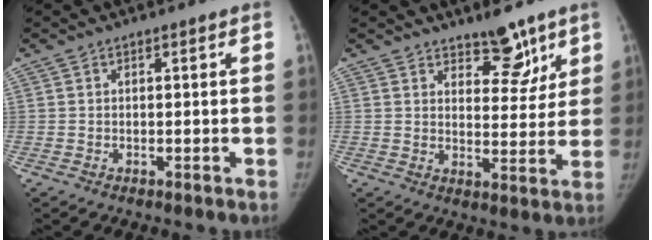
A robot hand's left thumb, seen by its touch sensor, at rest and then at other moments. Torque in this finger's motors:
{"motor_torque": [0.30, -0.15, -0.46, -0.02, -0.02]}